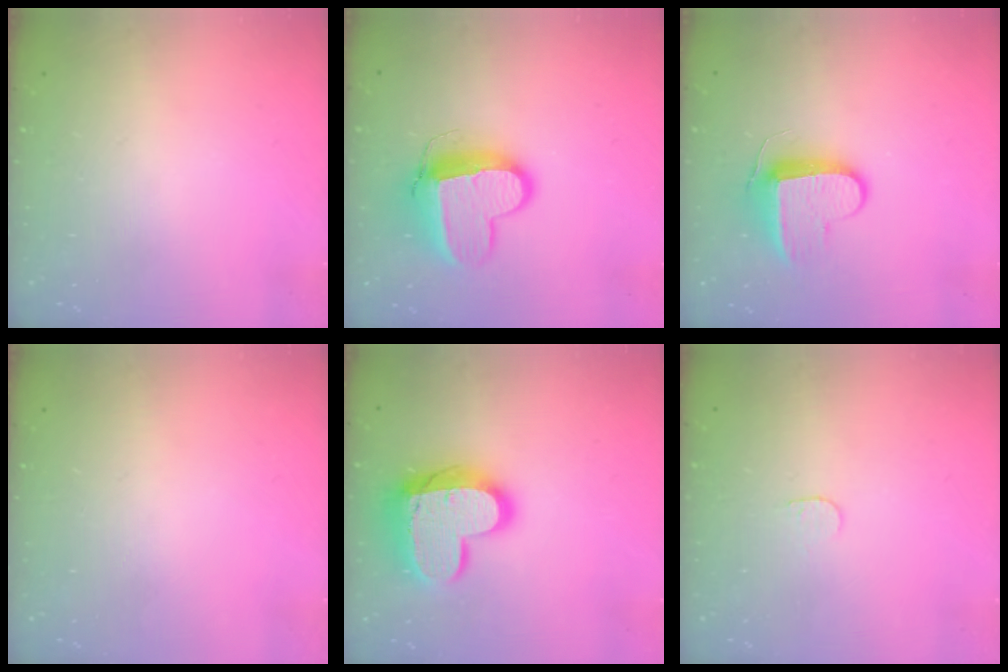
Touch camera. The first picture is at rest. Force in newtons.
{"total": 12.7, "press": 12.6, "slide": 1.4}
{"total": 9.2, "press": 9.2, "slide": 0.9}
{"total": 0.0}
{"total": 17.8, "press": 17.8, "slide": 1.3}
{"total": 3.6, "press": 3.6, "slide": 0.3}